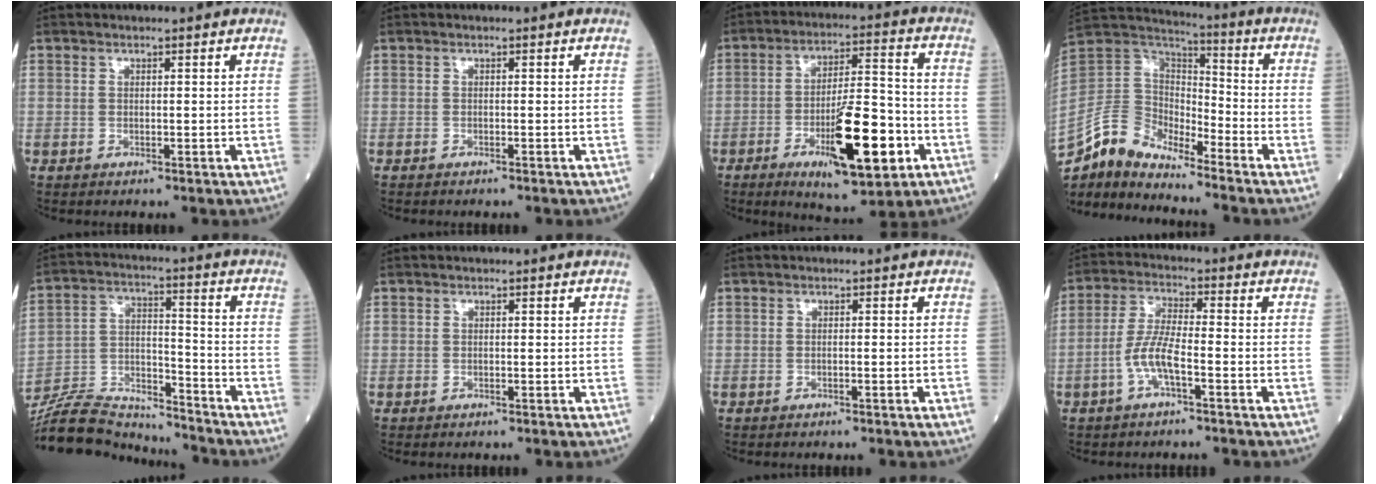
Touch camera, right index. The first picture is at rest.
{"total": 0.7, "force": [-0.6, 0.0, 0.4], "torque": [-0.004, 0.001, -0.008]}
{"total": 15.1, "force": [-5.8, 3.2, 13.6], "torque": [-0.225, -0.008, -0.084]}
{"total": 10.5, "force": [-9.7, 2.9, 2.5], "torque": [-0.074, 0.043, -0.195]}
{"total": 15.0, "force": [-14.7, 1.9, 2.2], "torque": [-0.050, 0.031, -0.254]}
{"total": 0.0}
{"total": 1.1, "force": [-0.7, -0.4, 0.7], "torque": [-0.017, 0.004, -0.008]}
{"total": 6.0, "force": [-2.5, 0.9, 5.4], "torque": [-0.118, 0.007, -0.049]}